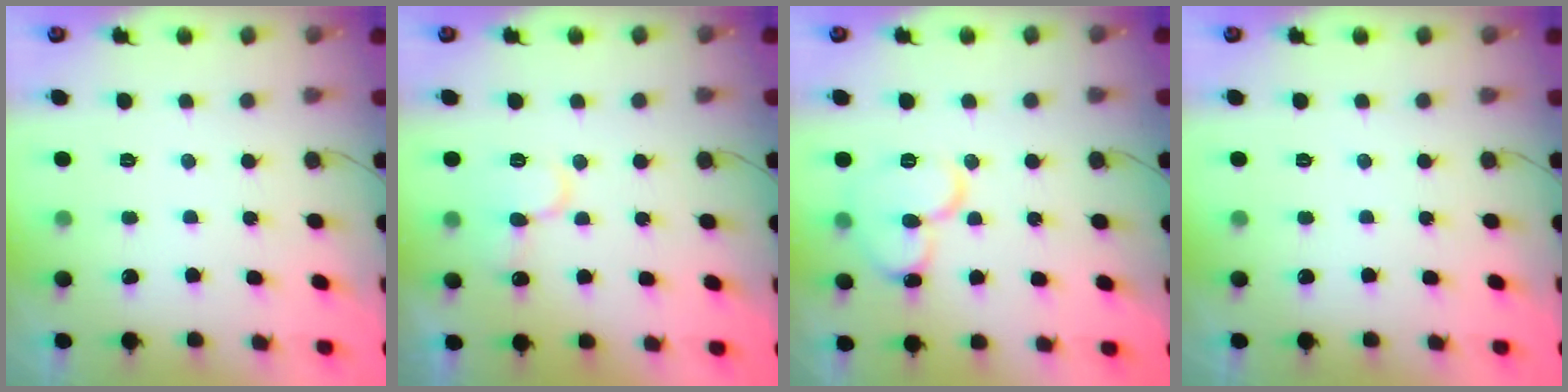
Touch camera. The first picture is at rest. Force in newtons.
{"total": 9.9, "press": 9.8, "slide": 1.5}
{"total": 11.4, "press": 11.3, "slide": 1.4}
{"total": 0.0}